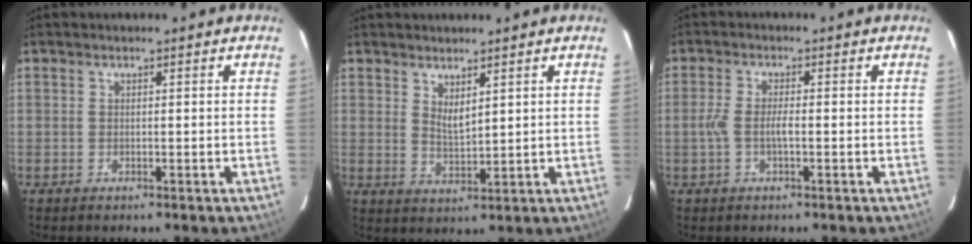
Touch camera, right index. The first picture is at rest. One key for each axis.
{"total": 3.5, "fx": 2.3, "fy": 0.9, "fz": 2.5, "tx": -0.042, "ty": -0.008, "tz": 0.040}
{"total": 3.4, "fx": -0.9, "fy": 0.7, "fz": 3.2, "tx": -0.066, "ty": 0.001, "tz": -0.017}